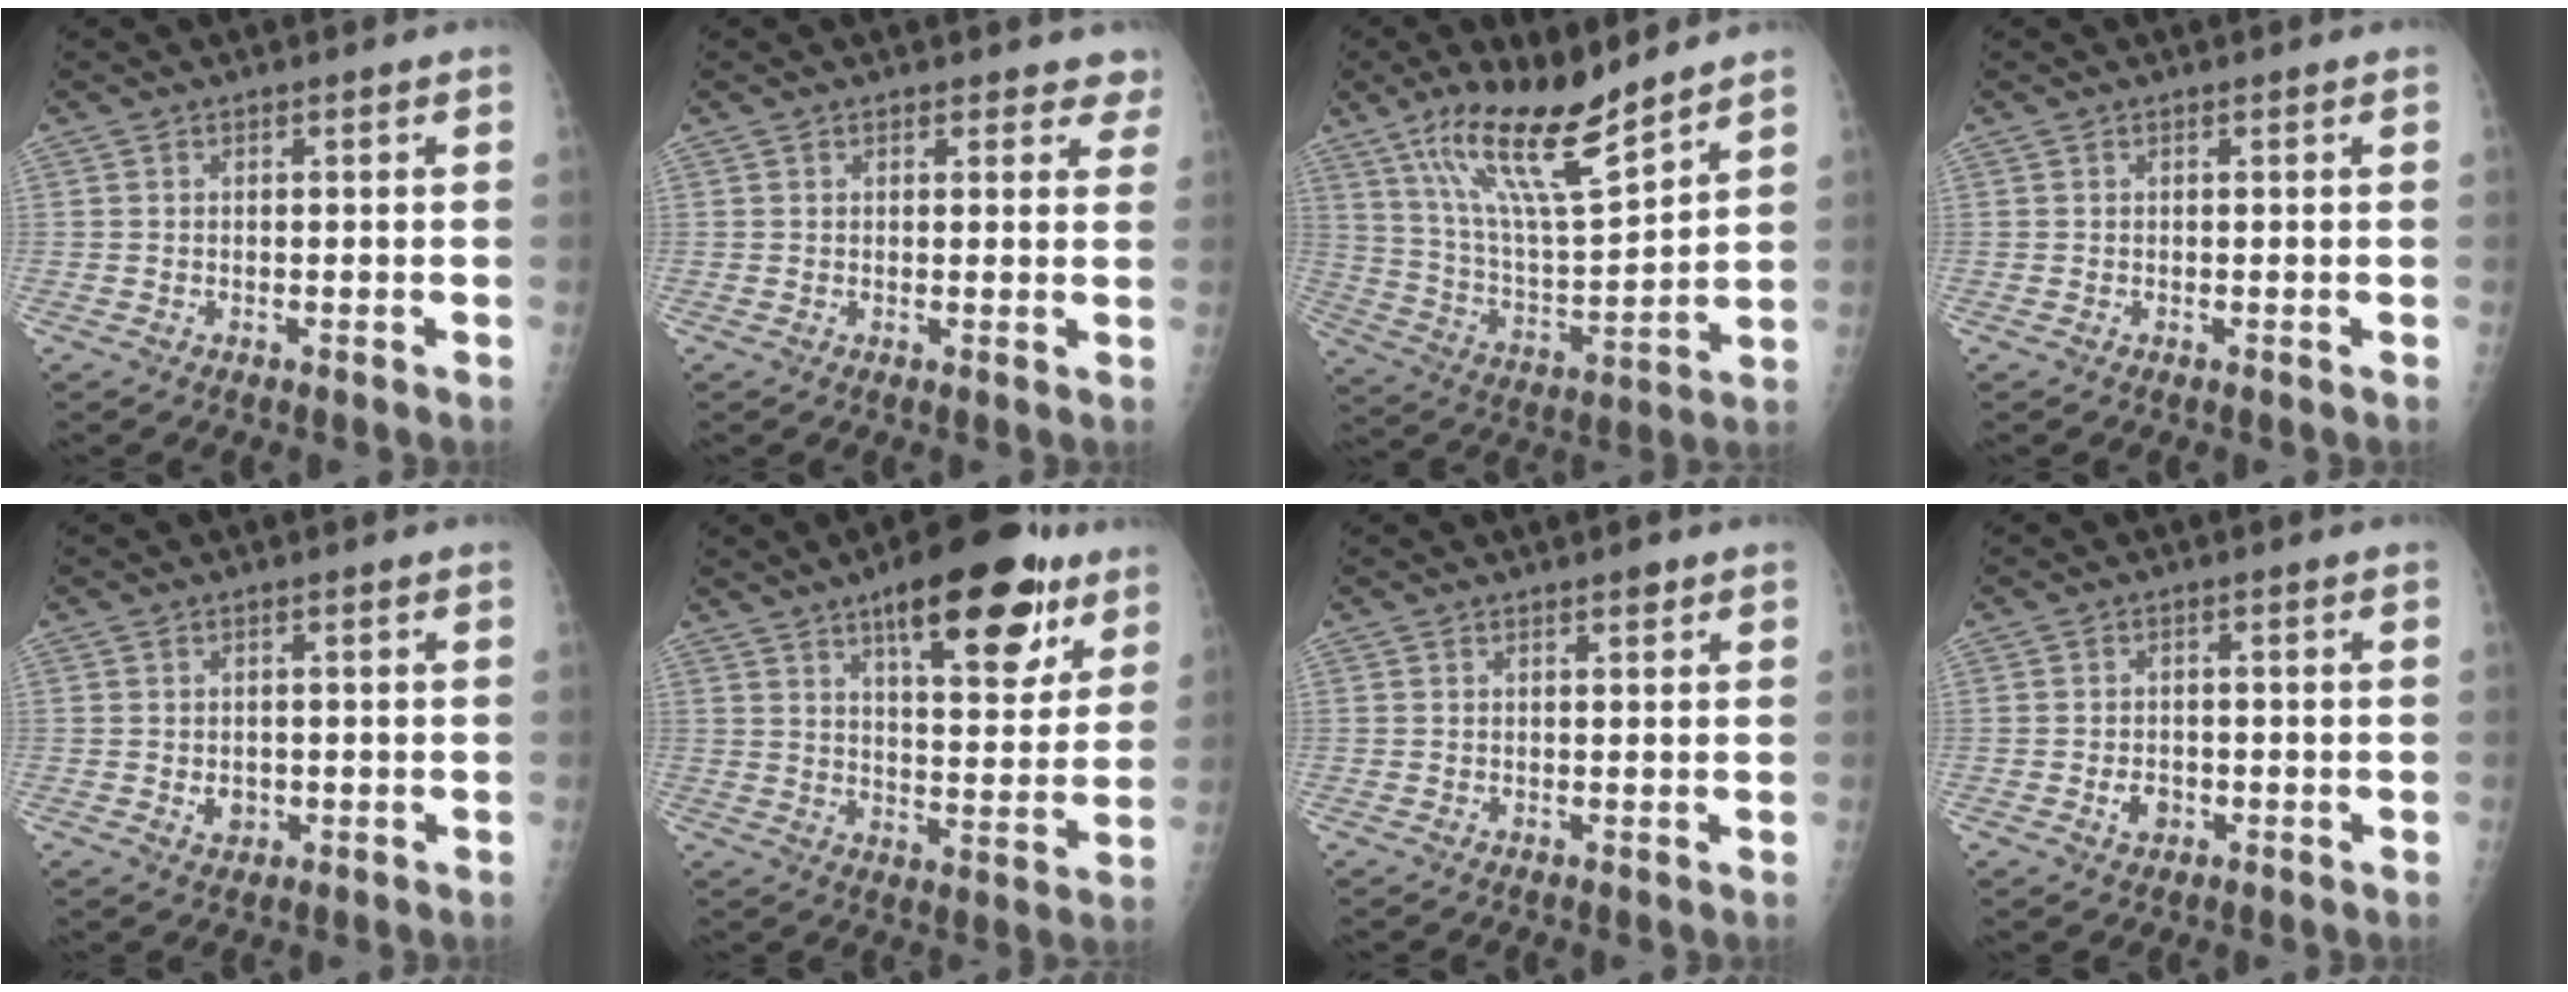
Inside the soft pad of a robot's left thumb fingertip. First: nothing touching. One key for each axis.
{"total": 3.7, "fx": 3.1, "fy": 1.8, "fz": 0.9, "tx": 0.030, "ty": -0.011, "tz": 0.023}
{"total": 16.6, "fx": 12.0, "fy": 3.3, "fz": 11.0, "tx": -0.182, "ty": -0.070, "tz": 0.230}
{"total": 0.0}
{"total": 2.3, "fx": -0.3, "fy": 1.9, "fz": 1.3, "tx": -0.011, "ty": 0.000, "tz": 0.002}
{"total": 19.3, "fx": 11.1, "fy": 7.0, "fz": 14.2, "tx": -0.161, "ty": -0.044, "tz": 0.162}
{"total": 1.2, "fx": 0.9, "fy": 0.4, "fz": 0.8, "tx": -0.006, "ty": -0.004, "tz": 0.012}
{"total": 2.8, "fx": -0.9, "fy": 2.1, "fz": 1.5, "tx": -0.017, "ty": 0.003, "tz": -0.011}